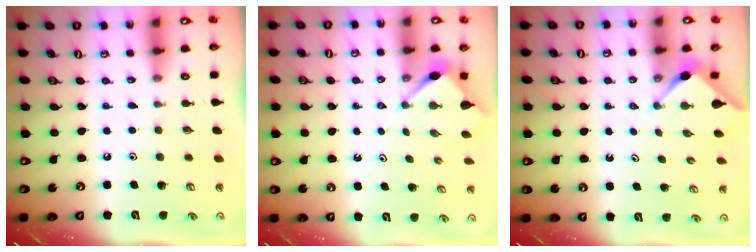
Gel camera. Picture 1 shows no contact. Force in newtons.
{"total": 3.4, "press": 3.4, "slide": 0.3}
{"total": 3.0, "press": 2.9, "slide": 0.5}